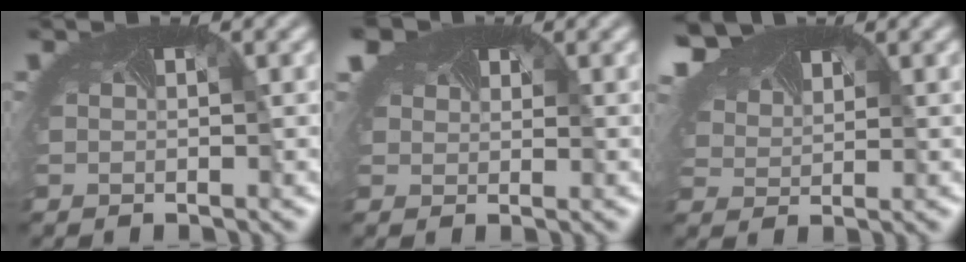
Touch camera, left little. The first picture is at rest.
{"total": 2.9, "force": [2.4, 1.5, 0.7], "torque": [-0.042, -0.001, 0.034]}
{"total": 5.4, "force": [4.5, 2.4, 1.9], "torque": [-0.081, 0.005, 0.083]}